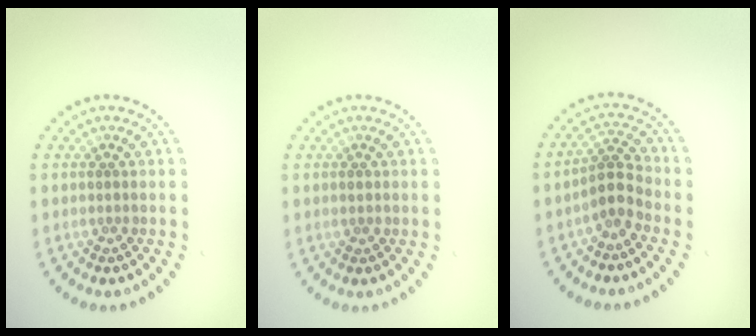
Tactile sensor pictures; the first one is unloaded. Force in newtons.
{"total": 0.7, "press": 0.7, "slide": 0.2}
{"total": 2.6, "press": 2.2, "slide": 1.4}